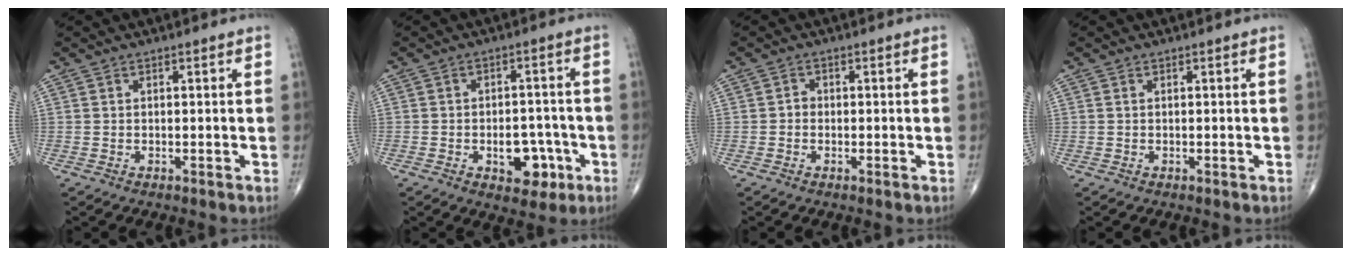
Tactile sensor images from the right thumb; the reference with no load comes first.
{"total": 8.1, "force": [-2.9, 5.0, 5.6], "torque": [-0.047, 0.024, -0.031]}
{"total": 1.2, "force": [-0.3, 1.0, 0.6], "torque": [0.001, 0.005, -0.010]}
{"total": 0.0}